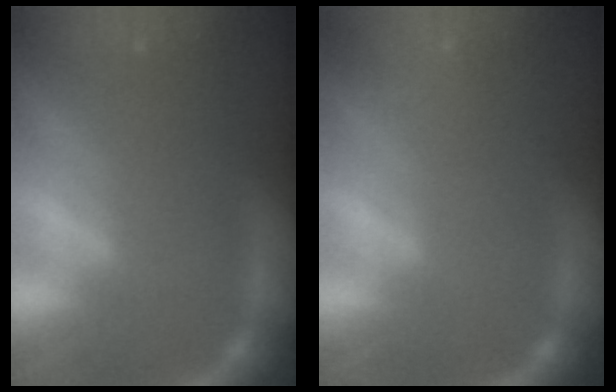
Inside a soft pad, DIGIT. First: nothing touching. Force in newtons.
{"total": 2.4}